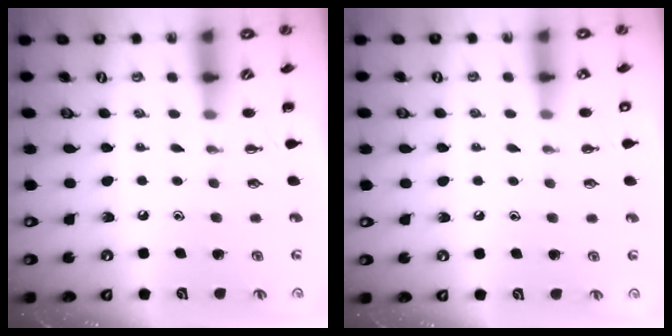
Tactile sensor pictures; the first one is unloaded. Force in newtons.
{"total": 1.4, "press": 1.4, "slide": 0.1}